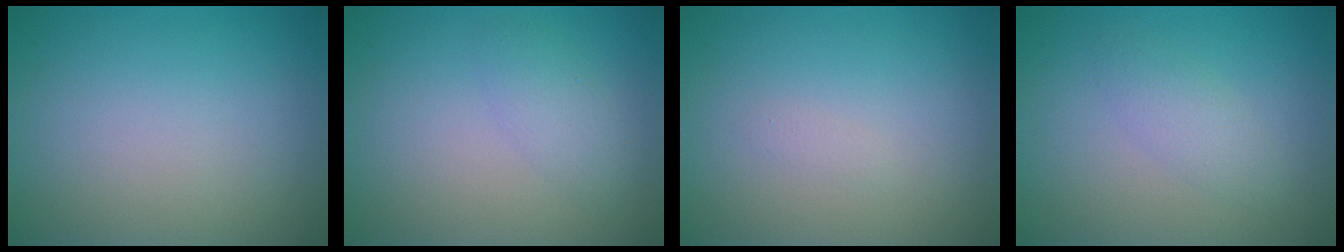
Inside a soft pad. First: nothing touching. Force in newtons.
{"total": 1.9, "press": 1.9, "slide": 0.1}
{"total": 0.5, "press": 0.5, "slide": 0.0}
{"total": 1.8, "press": 1.8, "slide": 0.2}